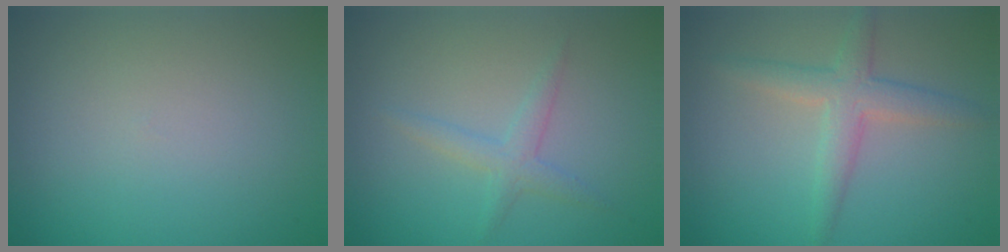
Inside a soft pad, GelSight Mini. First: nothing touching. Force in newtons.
{"total": 1.8, "press": 1.8, "slide": 0.1}
{"total": 3.2, "press": 3.2, "slide": 0.0}